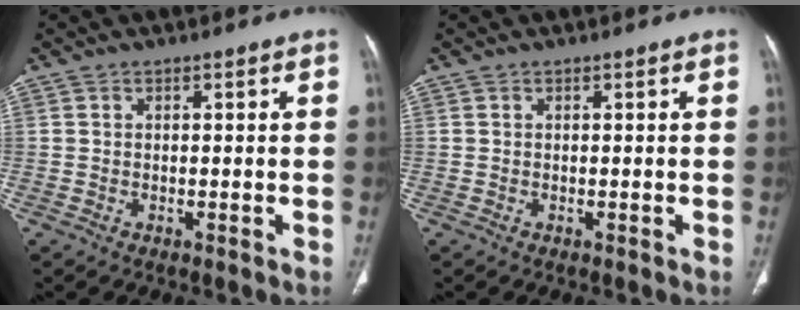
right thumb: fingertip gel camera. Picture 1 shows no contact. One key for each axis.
{"total": 0.0}